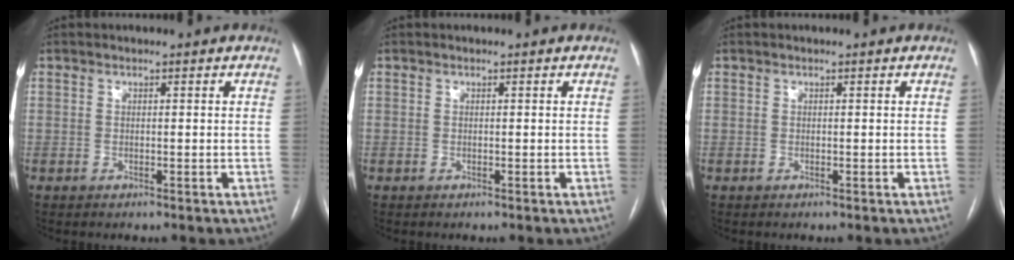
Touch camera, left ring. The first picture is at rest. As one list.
[{"total": 0.0}, {"total": 0.0}]